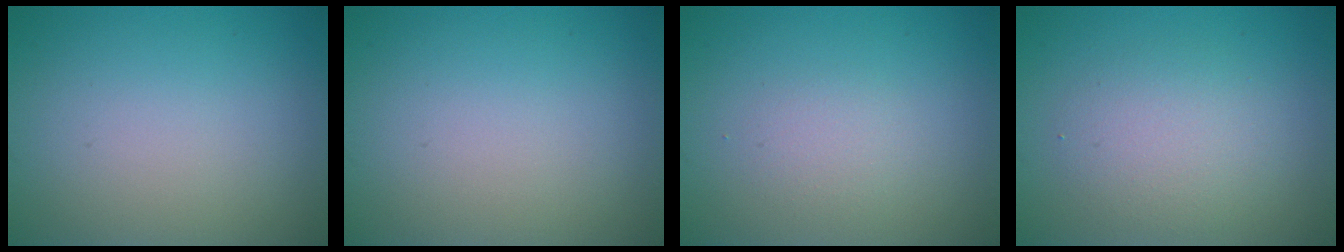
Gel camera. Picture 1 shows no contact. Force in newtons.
{"total": 0.0}
{"total": 1.3, "press": 1.3, "slide": 0.0}
{"total": 3.0, "press": 3.0, "slide": 0.2}